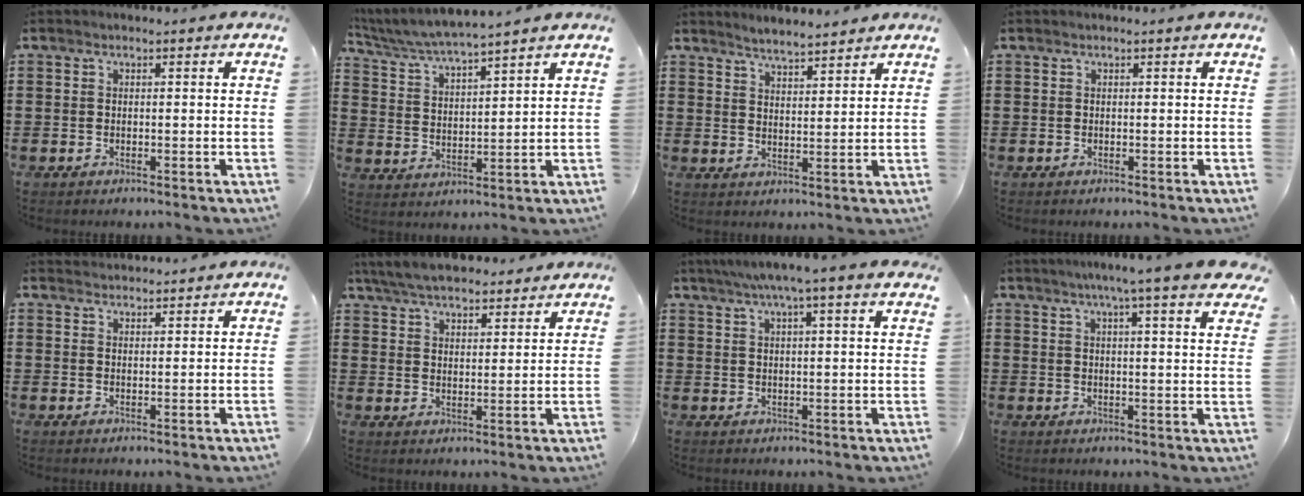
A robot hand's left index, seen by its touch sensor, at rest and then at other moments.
{"total": 4.6, "force": [4.3, -0.4, 1.4], "torque": [-0.048, -0.026, 0.071]}
{"total": 3.4, "force": [3.3, -0.2, 0.2], "torque": [-0.014, -0.010, 0.061]}
{"total": 0.0}
{"total": 2.0, "force": [2.0, 0.0, -0.3], "torque": [0.001, -0.002, 0.039]}
{"total": 5.9, "force": [5.6, 1.1, 1.2], "torque": [-0.047, -0.017, 0.104]}
{"total": 5.1, "force": [3.9, -0.3, 3.2], "torque": [-0.074, -0.005, 0.067]}
{"total": 5.9, "force": [4.6, -0.5, 3.7], "torque": [-0.079, -0.018, 0.074]}